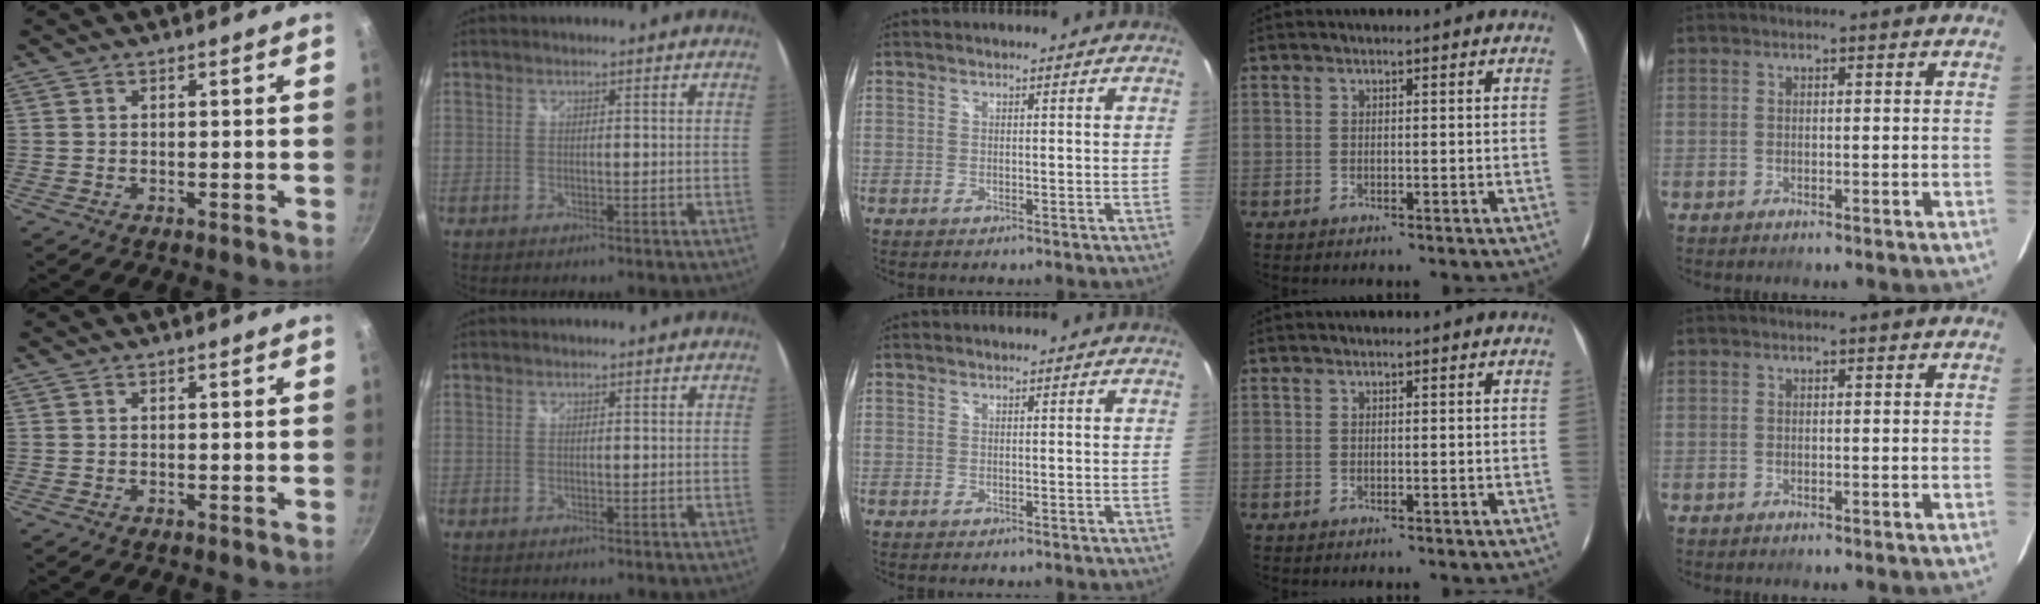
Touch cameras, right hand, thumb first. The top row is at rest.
{}